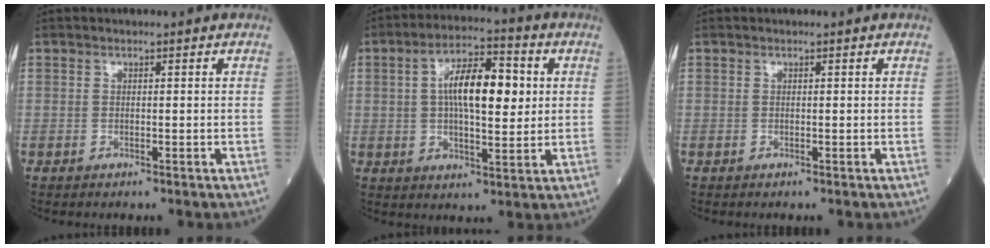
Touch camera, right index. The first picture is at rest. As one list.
[{"total": 11.2, "force": [1.9, 3.7, 10.4], "torque": [-0.180, 0.022, 0.027]}, {"total": 0.0}]